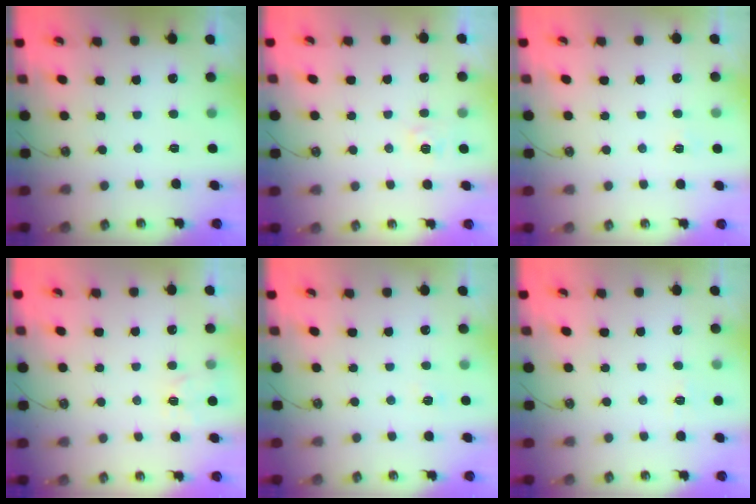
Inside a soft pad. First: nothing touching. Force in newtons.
{"total": 2.7, "press": 2.6, "slide": 0.3}
{"total": 4.5, "press": 4.5, "slide": 0.5}
{"total": 4.9, "press": 4.8, "slide": 0.5}
{"total": 2.3, "press": 2.3, "slide": 0.3}
{"total": 5.1, "press": 5.1, "slide": 0.5}